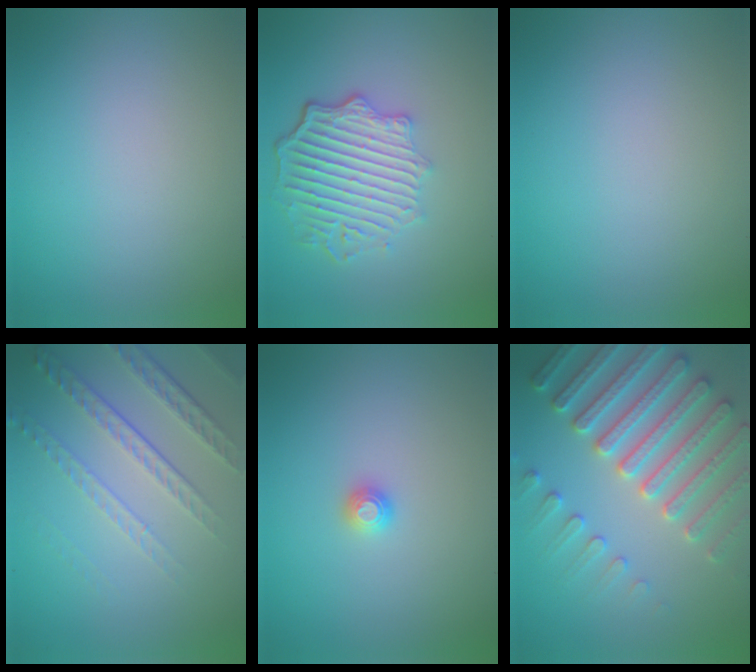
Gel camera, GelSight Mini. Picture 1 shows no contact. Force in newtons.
{"total": 6.0, "press": 4.7, "slide": 3.8}
{"total": 0.0}
{"total": 5.0, "press": 3.4, "slide": 3.7}
{"total": 1.1, "press": 1.1, "slide": 0.1}
{"total": 7.6, "press": 7.3, "slide": 1.9}